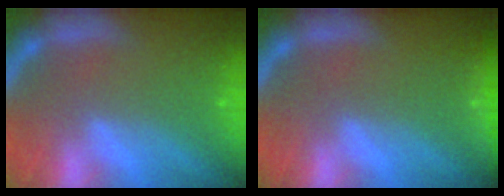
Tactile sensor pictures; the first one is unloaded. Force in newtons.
{"total": 2.4}